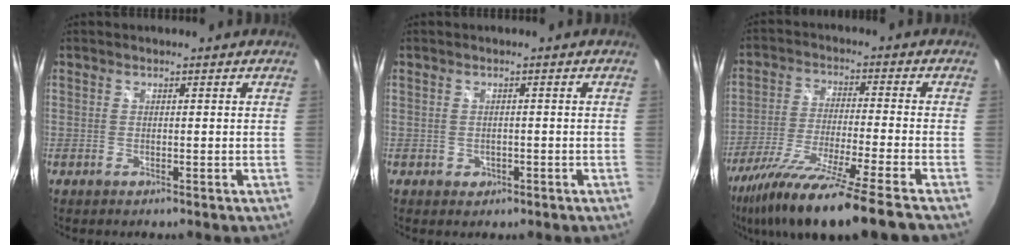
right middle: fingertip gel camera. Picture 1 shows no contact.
{"total": 1.4, "force": [-0.3, 1.3, 0.4], "torque": [-0.007, -0.002, -0.002]}
{"total": 18.7, "force": [-14.6, -0.9, 11.6], "torque": [-0.222, -0.061, -0.250]}